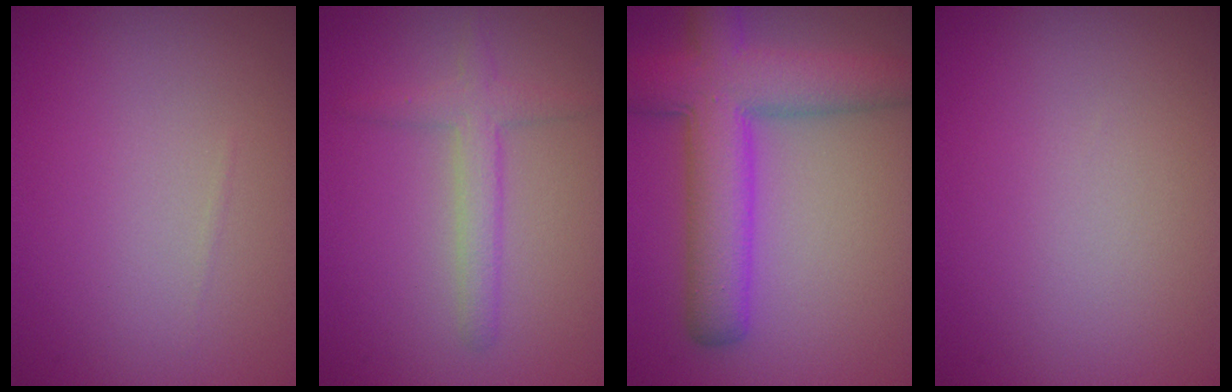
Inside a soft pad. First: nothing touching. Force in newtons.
{"total": 2.4, "press": 2.4, "slide": 0.1}
{"total": 8.1, "press": 8.1, "slide": 0.3}
{"total": 0.0}